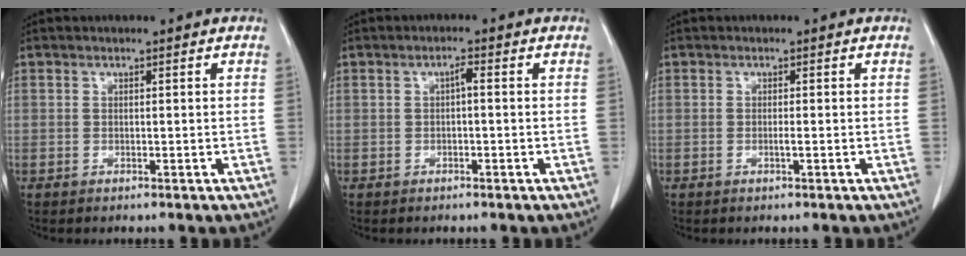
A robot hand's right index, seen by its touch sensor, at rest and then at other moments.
{"total": 1.3, "force": [0.0, 0.3, 1.3], "torque": [-0.021, 0.004, 0.000]}
{"total": 0.6, "force": [-0.1, -0.1, 0.6], "torque": [-0.010, 0.002, -0.001]}